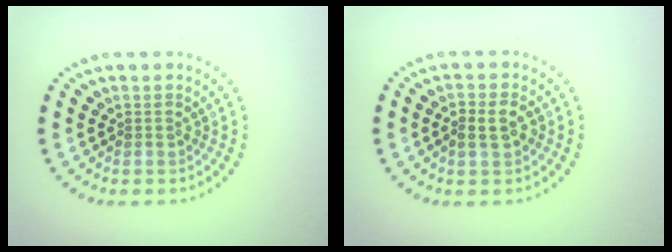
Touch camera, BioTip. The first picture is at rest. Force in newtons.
{"total": 2.5, "press": 2.4, "slide": 0.6}